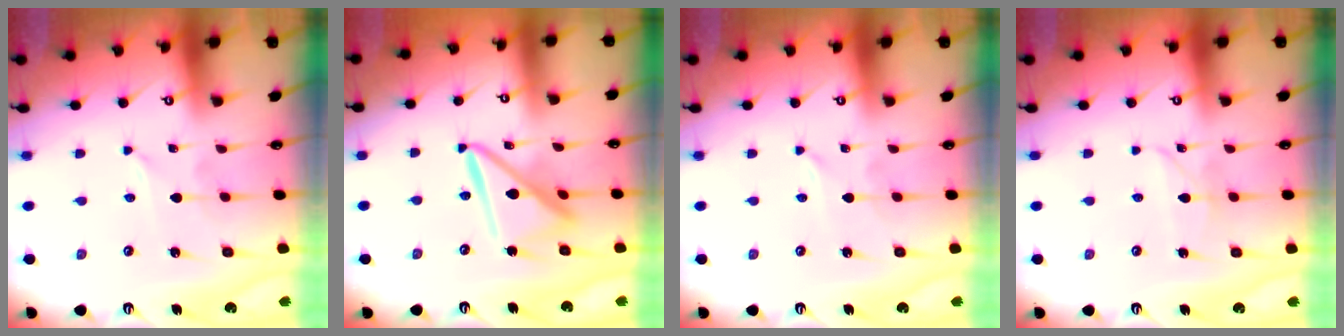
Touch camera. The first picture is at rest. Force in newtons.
{"total": 13.5, "press": 13.4, "slide": 1.4}
{"total": 0.0}
{"total": 2.8, "press": 2.8, "slide": 0.3}